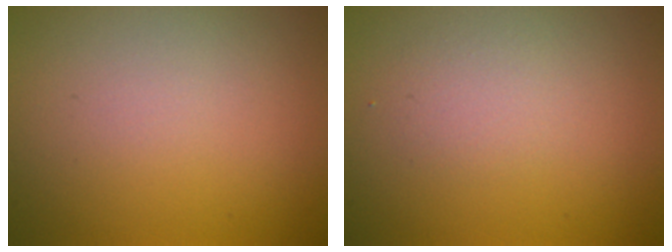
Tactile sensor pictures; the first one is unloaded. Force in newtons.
{"total": 1.3, "press": 1.3, "slide": 0.1}